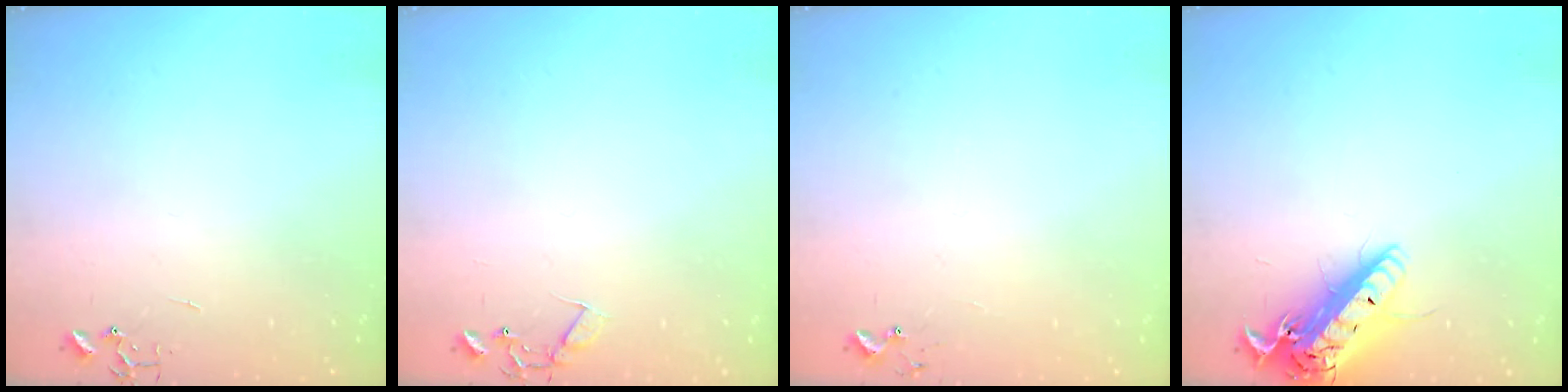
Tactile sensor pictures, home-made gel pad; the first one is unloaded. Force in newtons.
{"total": 7.1, "press": 7.1, "slide": 0.5}
{"total": 5.5, "press": 5.4, "slide": 0.4}
{"total": 17.4, "press": 16.9, "slide": 4.1}